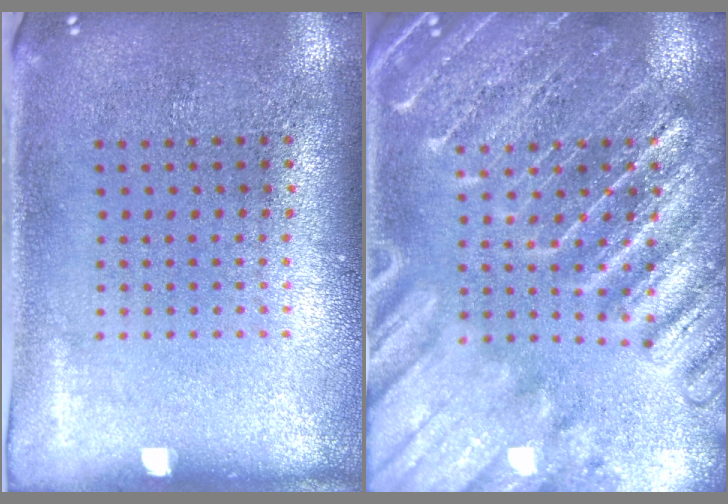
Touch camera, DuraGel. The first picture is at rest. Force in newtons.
{"total": 3.5, "press": 3.5, "slide": 0.4}